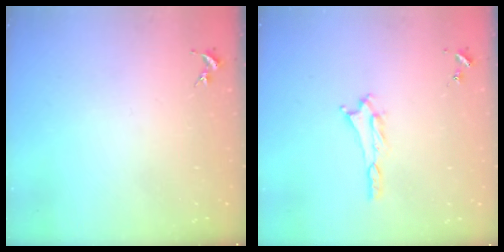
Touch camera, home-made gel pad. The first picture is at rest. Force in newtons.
{"total": 1.3, "press": 1.3, "slide": 0.2}